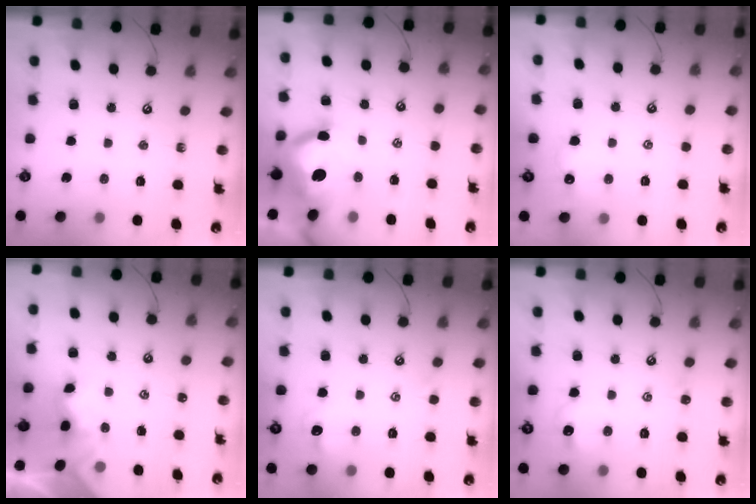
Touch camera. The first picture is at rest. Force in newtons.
{"total": 9.4, "press": 9.2, "slide": 1.9}
{"total": 1.6, "press": 1.5, "slide": 0.4}
{"total": 2.2, "press": 2.2, "slide": 0.3}
{"total": 0.6, "press": 0.1, "slide": 0.6}
{"total": 2.4, "press": 2.3, "slide": 0.7}